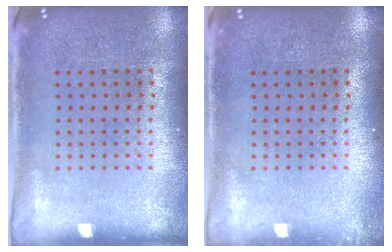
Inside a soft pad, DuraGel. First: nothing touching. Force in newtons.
{"total": 0.7, "press": 0.7, "slide": 0.1}